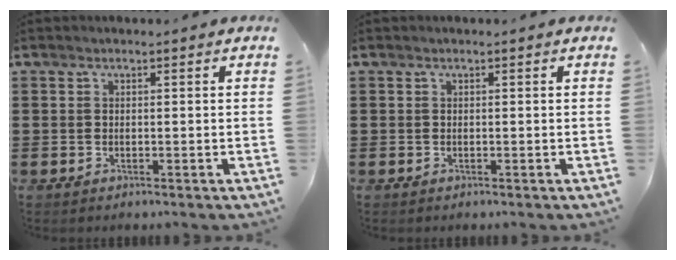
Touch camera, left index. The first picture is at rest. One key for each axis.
{"total": 0.0}